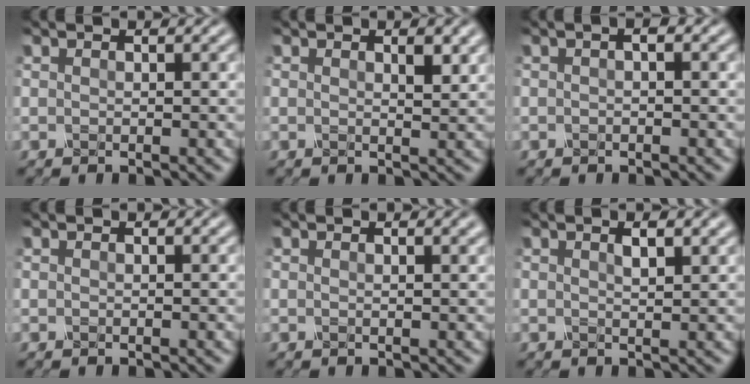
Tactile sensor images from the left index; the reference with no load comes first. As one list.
[{"total": 1.6, "force": [0.7, 0.4, 1.3], "torque": [-0.017, 0.001, 0.018]}, {"total": 2.1, "force": [0.7, 1.0, 1.7], "torque": [-0.016, 0.018, -0.007]}, {"total": 0.0}, {"total": 2.4, "force": [1.3, 1.0, 1.7], "torque": [0.000, 0.013, 0.000]}, {"total": 2.3, "force": [1.1, 0.7, 1.9], "torque": [-0.016, 0.005, 0.011]}]